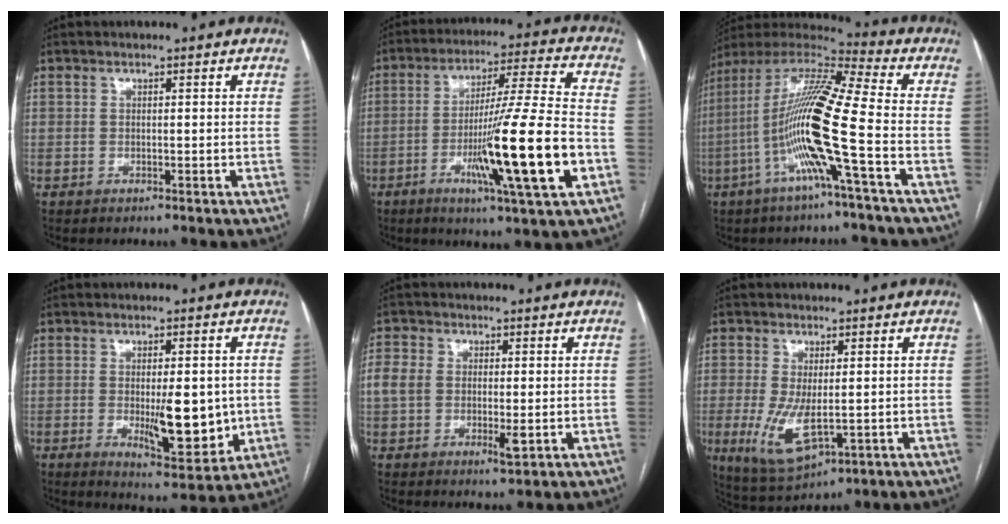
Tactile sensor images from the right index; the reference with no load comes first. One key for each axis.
{"total": 18.7, "fx": -5.6, "fy": -0.7, "fz": 17.8, "tx": -0.300, "ty": -0.017, "tz": -0.095}
{"total": 17.5, "fx": -4.7, "fy": -0.3, "fz": 16.8, "tx": -0.331, "ty": 0.004, "tz": -0.101}
{"total": 10.2, "fx": -1.0, "fy": 3.2, "fz": 9.7, "tx": -0.141, "ty": -0.019, "tz": -0.004}
{"total": 6.4, "fx": -0.5, "fy": 3.7, "fz": 5.2, "tx": -0.104, "ty": -0.001, "tz": -0.007}
{"total": 7.9, "fx": -1.3, "fy": 3.2, "fz": 7.0, "tx": -0.142, "ty": -0.020, "tz": -0.008}